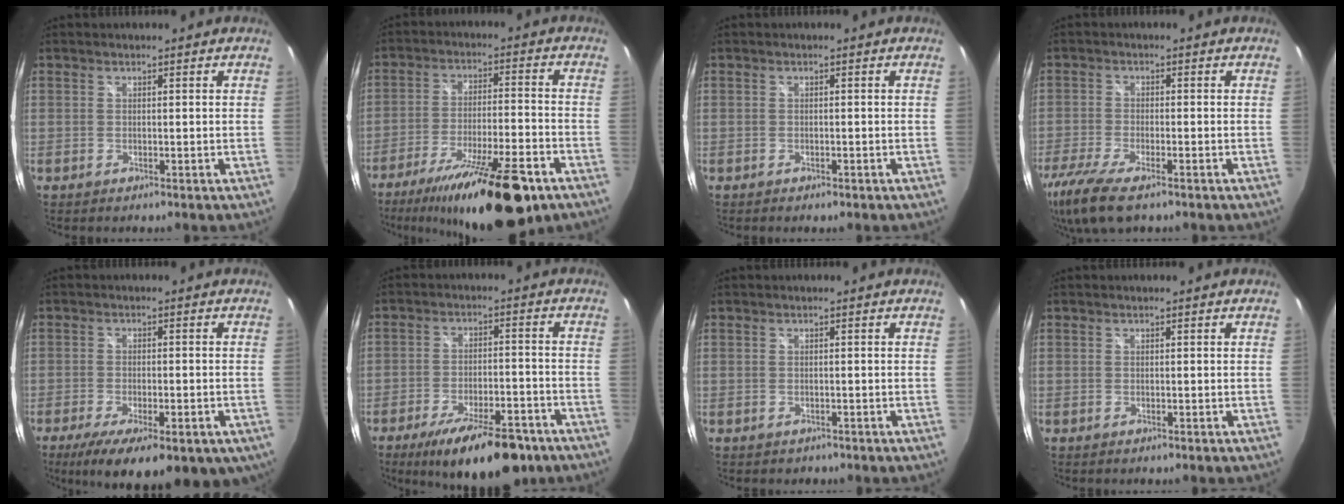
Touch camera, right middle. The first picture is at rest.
{"total": 20.8, "force": [-14.4, 4.6, 14.2], "torque": [-0.246, -0.030, -0.224]}
{"total": 1.1, "force": [-0.8, 0.6, 0.5], "torque": [-0.009, -0.004, -0.014]}
{"total": 12.6, "force": [-8.6, 4.0, 8.3], "torque": [-0.197, -0.054, -0.162]}
{"total": 15.5, "force": [-8.5, 5.9, 11.5], "torque": [-0.204, -0.050, -0.114]}
{"total": 16.1, "force": [-11.2, 5.5, 10.1], "torque": [-0.171, -0.018, -0.163]}
{"total": 1.0, "force": [-0.6, 0.8, 0.2], "torque": [-0.006, -0.003, -0.005]}
{"total": 0.0}